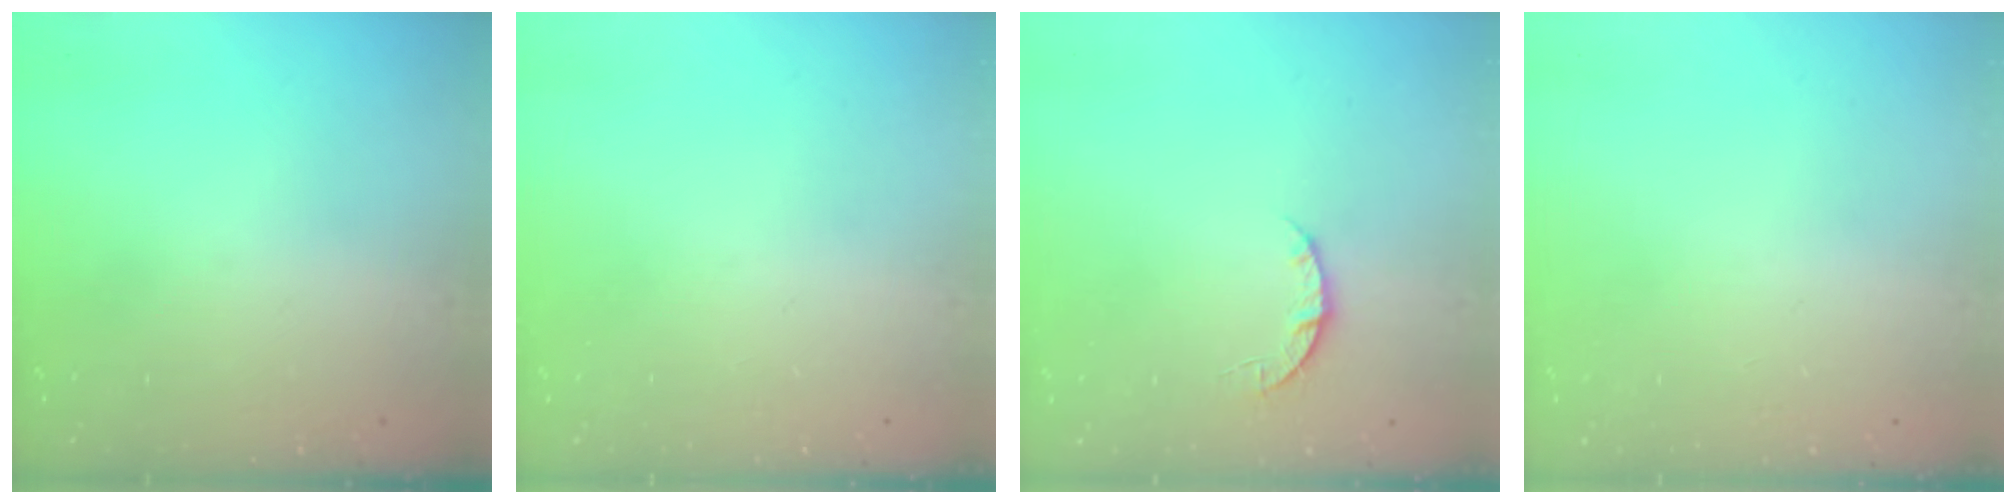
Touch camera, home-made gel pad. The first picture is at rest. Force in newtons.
{"total": 0.0}
{"total": 3.2, "press": 3.2, "slide": 0.5}
{"total": 2.6, "press": 2.6, "slide": 0.2}